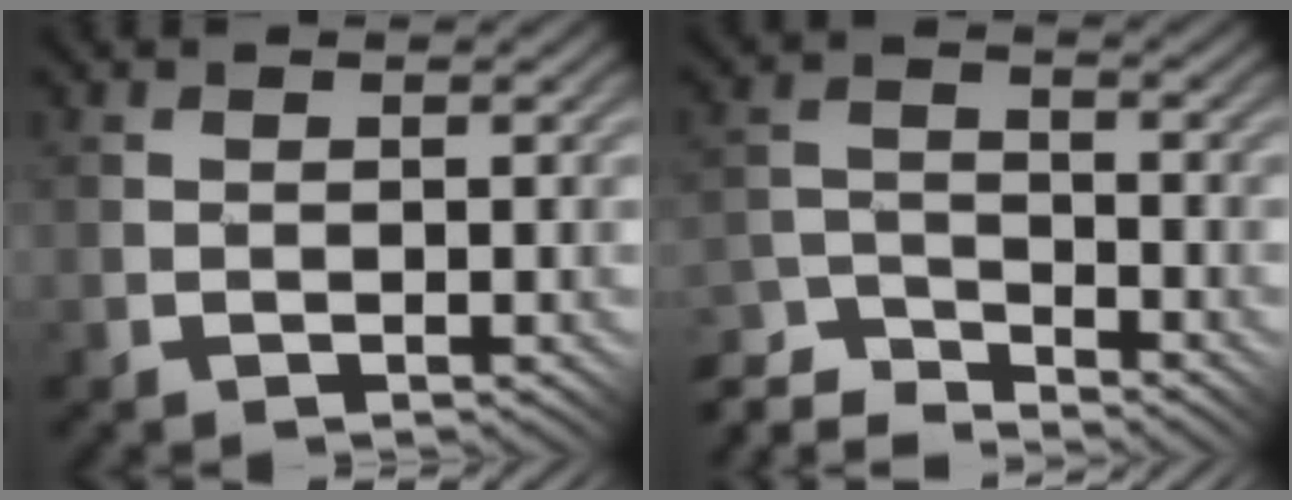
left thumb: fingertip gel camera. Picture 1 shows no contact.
{"total": 6.8, "force": [-6.1, 1.8, 2.4], "torque": [-0.048, 0.000, -0.124]}